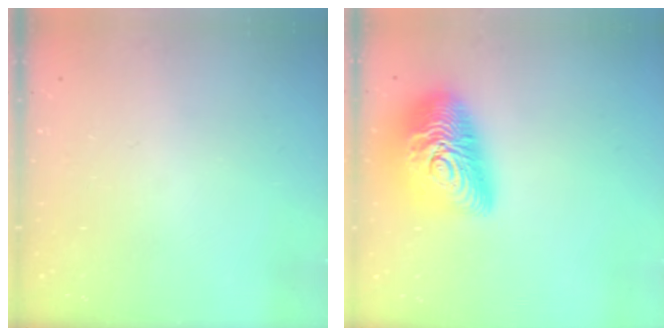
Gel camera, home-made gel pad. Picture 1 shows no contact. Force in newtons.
{"total": 23.1, "press": 23.0, "slide": 1.3}